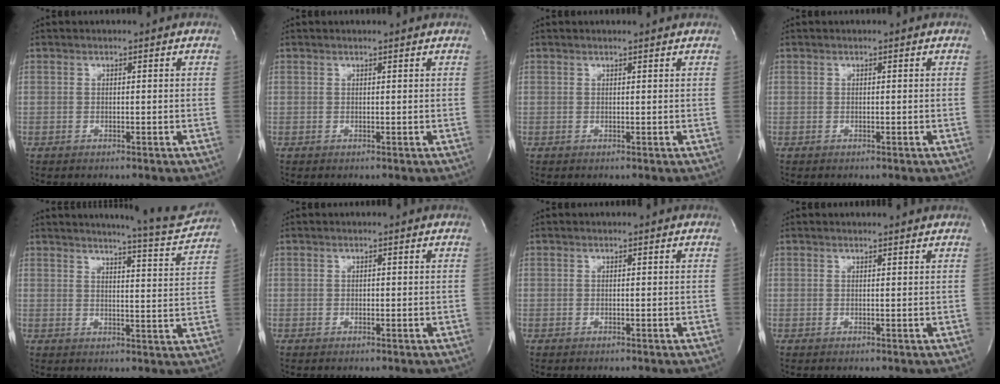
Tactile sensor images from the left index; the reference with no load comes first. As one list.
[{"total": 0.9, "force": [0.9, -0.1, 0.2], "torque": [-0.009, 0.002, 0.011]}, {"total": 1.5, "force": [1.4, -0.1, 0.3], "torque": [-0.010, 0.003, 0.017]}, {"total": 0.0}, {"total": 10.9, "force": [10.5, -0.4, 2.8], "torque": [-0.039, -0.044, 0.122]}, {"total": 0.0}, {"total": 0.0}, {"total": 3.0, "force": [2.9, 0.2, 0.5], "torque": [-0.012, 0.004, 0.029]}]